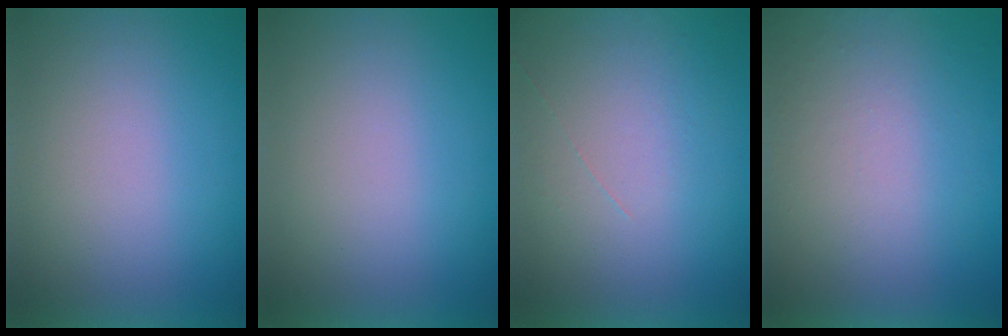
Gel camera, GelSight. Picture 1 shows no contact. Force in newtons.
{"total": 0.0}
{"total": 1.2}
{"total": 8.6}